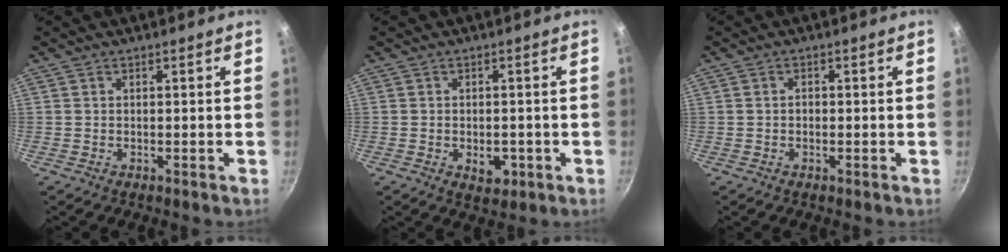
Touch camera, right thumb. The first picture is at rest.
{"total": 4.1, "force": [-1.1, 2.7, 2.9], "torque": [-0.027, 0.004, -0.010]}
{"total": 1.2, "force": [-0.1, 0.9, 0.7], "torque": [-0.012, 0.005, -0.003]}